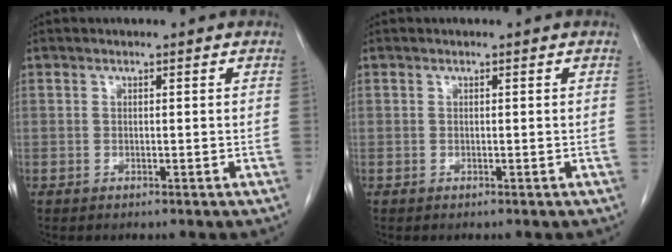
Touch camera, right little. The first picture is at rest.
{"total": 0.0}